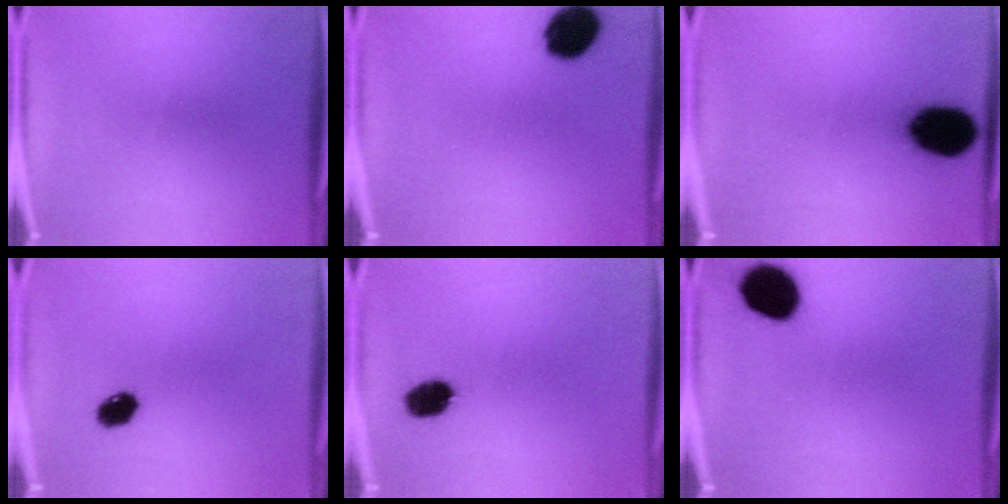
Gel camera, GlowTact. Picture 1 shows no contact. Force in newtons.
{"total": 10.8}
{"total": 16.5}
{"total": 4.3}
{"total": 5.5}
{"total": 13.6}